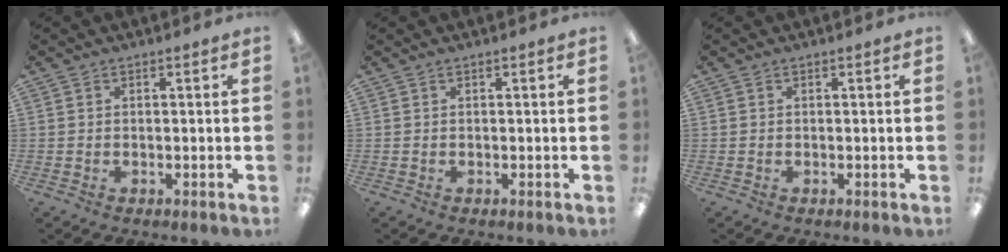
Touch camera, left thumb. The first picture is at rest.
{"total": 0.0}
{"total": 0.0}